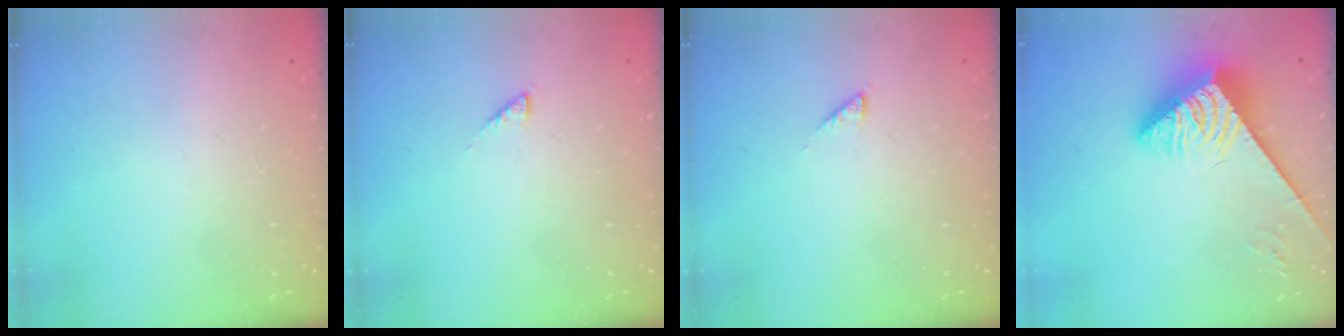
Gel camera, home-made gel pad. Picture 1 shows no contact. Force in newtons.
{"total": 1.1, "press": 1.0, "slide": 0.3}
{"total": 1.2, "press": 1.2, "slide": 0.3}
{"total": 4.0, "press": 3.9, "slide": 0.8}